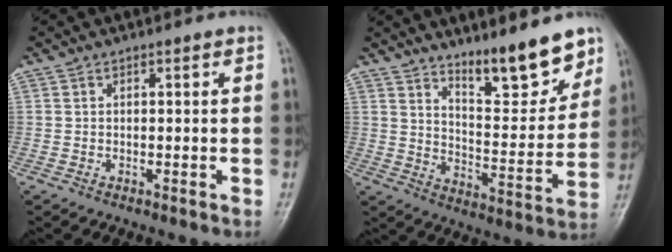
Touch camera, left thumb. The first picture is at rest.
{"total": 13.7, "force": [10.3, 3.7, 8.3], "torque": [-0.087, -0.079, 0.166]}